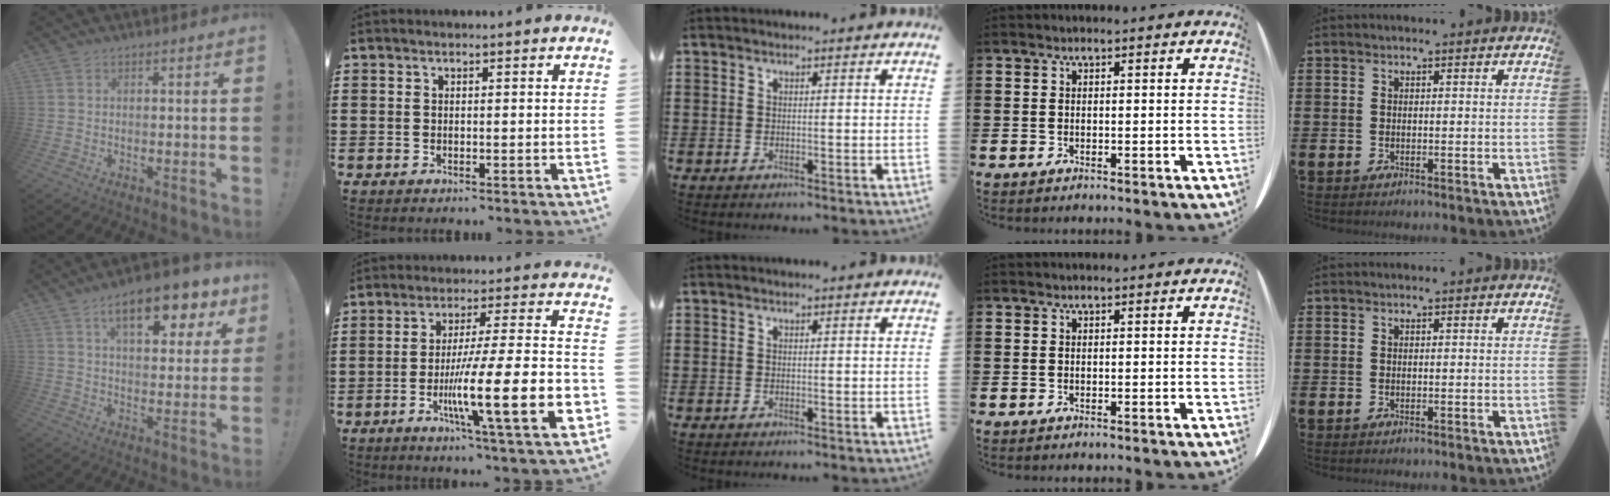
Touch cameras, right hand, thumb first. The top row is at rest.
{"thumb": {"total": 14.6, "force": [7.4, 5.8, 11.2], "torque": [-0.164, -0.033, 0.118]}, "index": {"total": 18.1, "force": [-5.7, 2.9, 17.0], "torque": [-0.293, -0.009, -0.091]}}